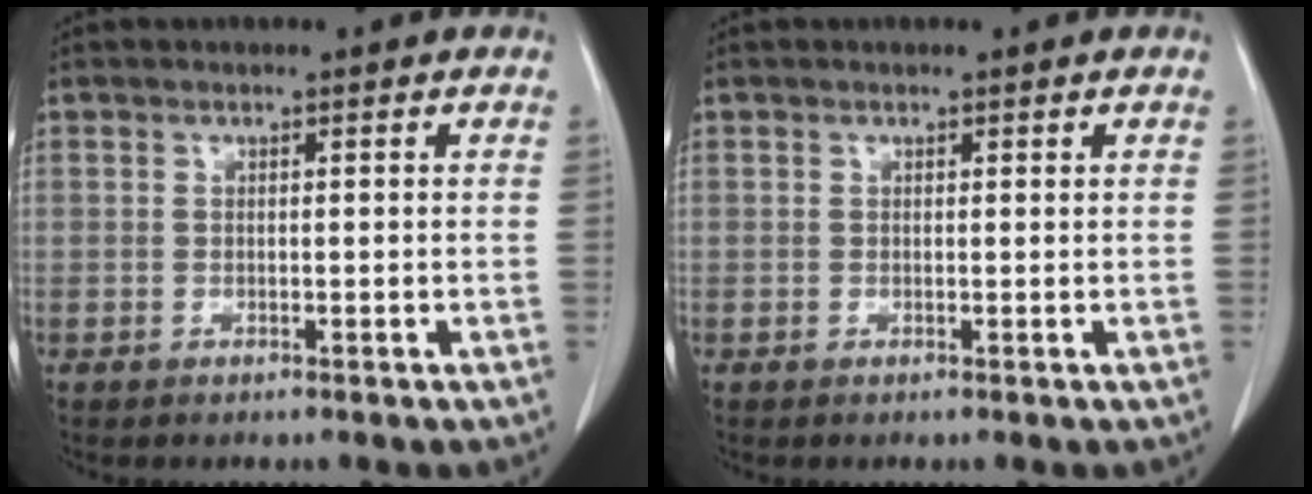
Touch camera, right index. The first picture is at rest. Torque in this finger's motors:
{"motor_torque": [-0.24, 0.28, -0.02, -0.01]}